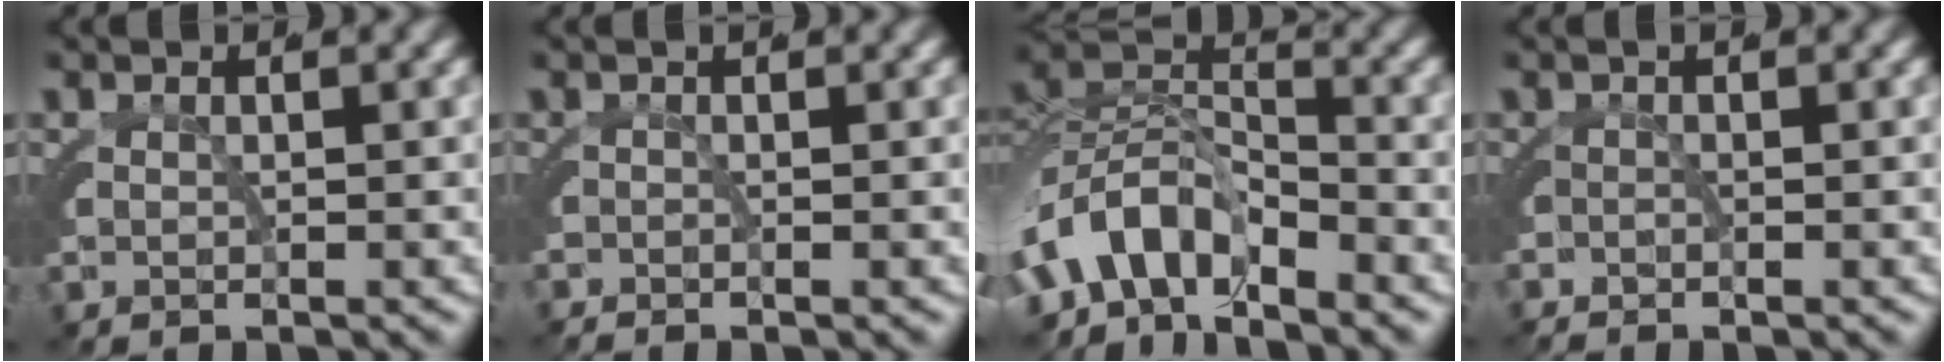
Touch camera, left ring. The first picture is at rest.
{"total": 0.8, "force": [-0.7, 0.2, -0.2], "torque": [0.017, 0.008, -0.022]}
{"total": 7.4, "force": [-3.8, 4.9, 4.1], "torque": [-0.086, -0.029, -0.060]}
{"total": 0.8, "force": [-0.8, -0.1, -0.1], "torque": [0.008, 0.004, -0.021]}